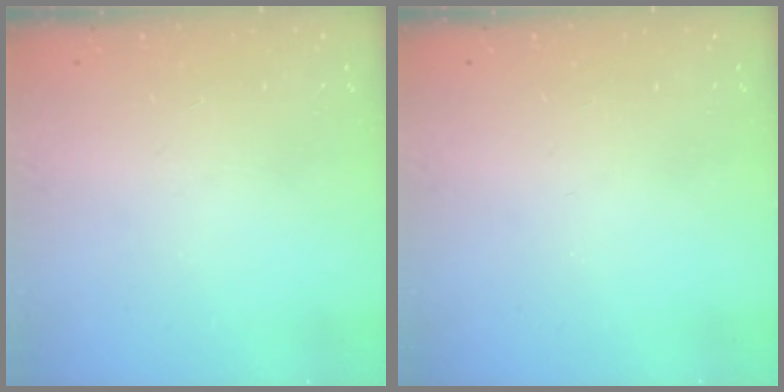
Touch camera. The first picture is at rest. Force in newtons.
{"total": 0.0}